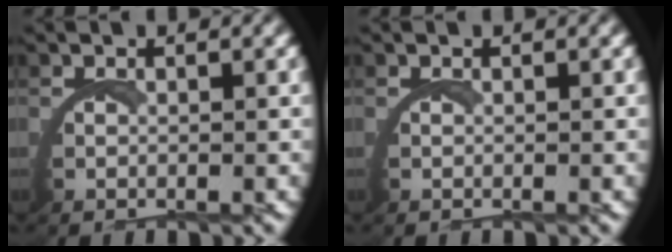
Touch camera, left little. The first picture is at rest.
{"total": 0.0}